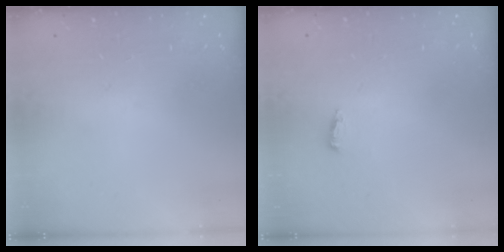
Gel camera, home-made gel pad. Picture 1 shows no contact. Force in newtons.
{"total": 2.7, "press": 2.5, "slide": 1.0}